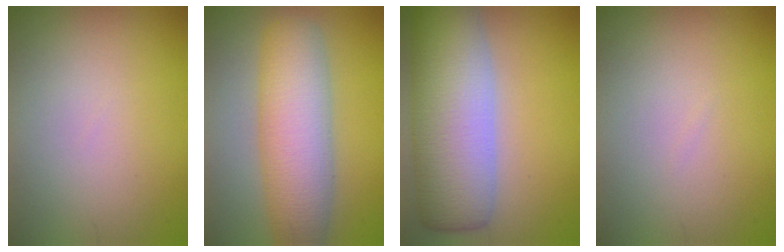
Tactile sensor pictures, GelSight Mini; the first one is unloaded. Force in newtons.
{"total": 7.6, "press": 7.6, "slide": 0.3}
{"total": 10.6, "press": 10.5, "slide": 0.5}
{"total": 0.0}